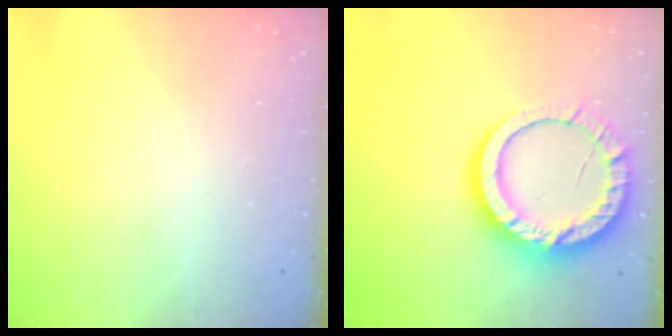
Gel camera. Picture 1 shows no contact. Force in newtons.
{"total": 16.7, "press": 16.6, "slide": 1.4}